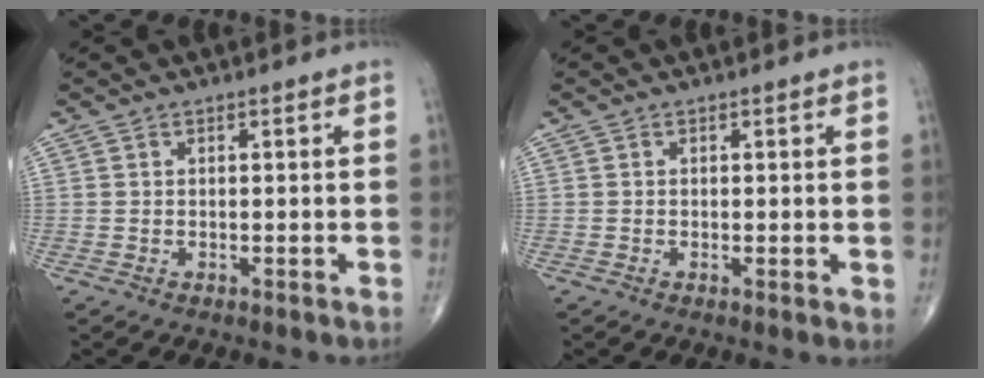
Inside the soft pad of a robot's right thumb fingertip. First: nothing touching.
{"total": 0.9, "force": [0.0, 0.3, 0.9], "torque": [-0.017, -0.004, -0.004]}